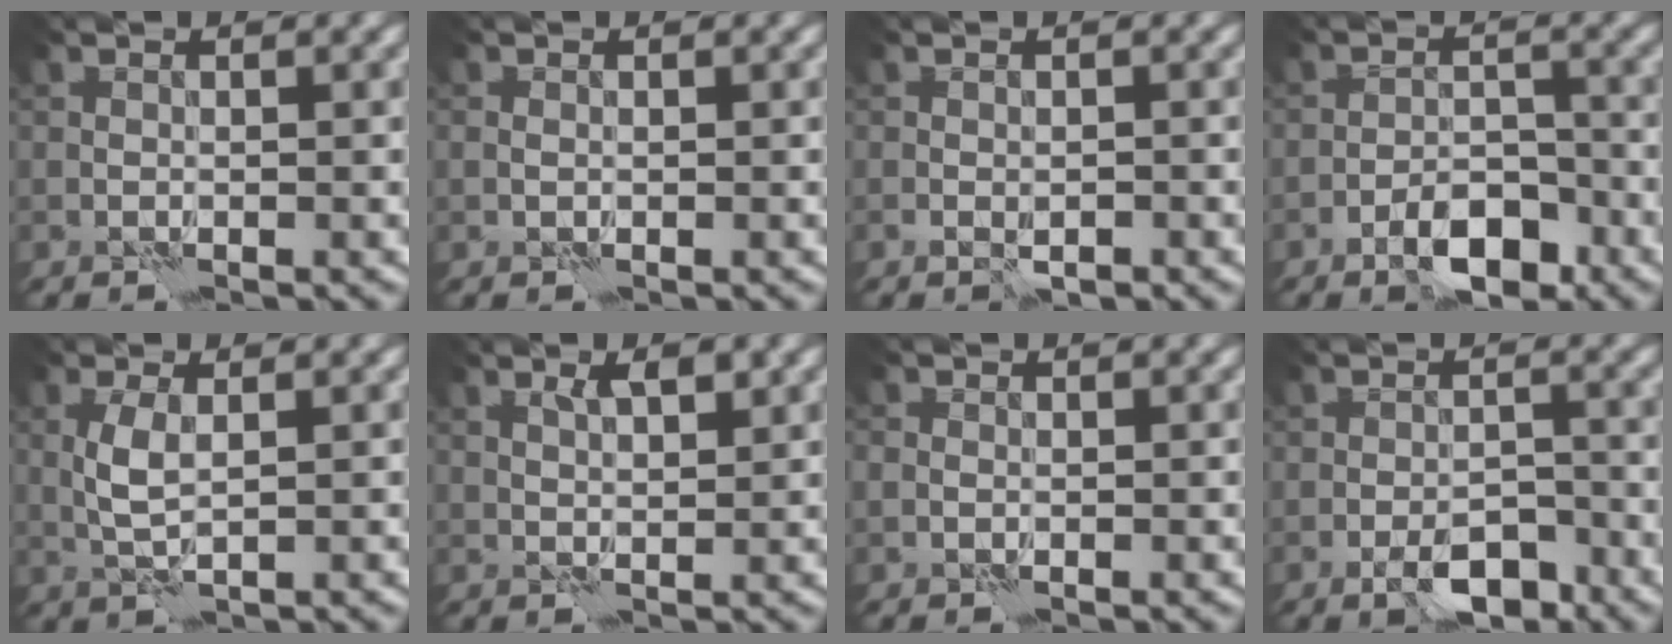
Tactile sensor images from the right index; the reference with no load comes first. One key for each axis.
{"total": 0.6, "fx": 0.0, "fy": 0.5, "fz": 0.4, "tx": -0.009, "ty": -0.001, "tz": -0.001}
{"total": 1.2, "fx": -0.6, "fy": 0.6, "fz": 0.9, "tx": -0.016, "ty": -0.001, "tz": -0.010}
{"total": 4.6, "fx": -3.1, "fy": 1.9, "fz": 2.9, "tx": -0.040, "ty": 0.004, "tz": -0.054}
{"total": 2.5, "fx": 0.3, "fy": 0.9, "fz": 2.3, "tx": -0.058, "ty": 0.002, "tz": 0.006}
{"total": 2.0, "fx": 1.2, "fy": 0.5, "fz": 1.5, "tx": -0.028, "ty": -0.003, "tz": 0.022}
{"total": 0.8, "fx": -0.1, "fy": 0.8, "fz": 0.3, "tx": 0.001, "ty": -0.002, "tz": -0.006}
{"total": 4.3, "fx": -2.8, "fy": 1.7, "fz": 2.8, "tx": -0.039, "ty": 0.002, "tz": -0.047}